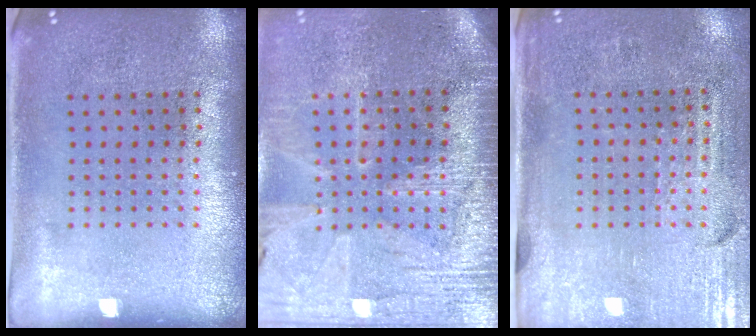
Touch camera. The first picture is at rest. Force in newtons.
{"total": 3.5, "press": 3.2, "slide": 1.4}
{"total": 3.4, "press": 3.1, "slide": 1.4}